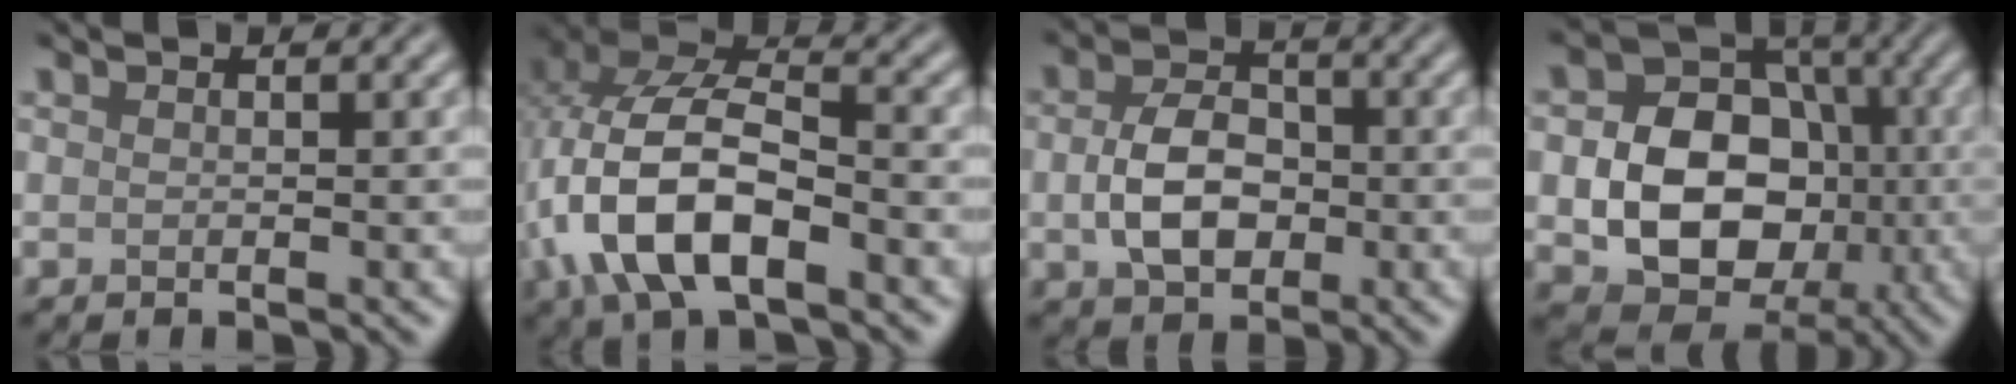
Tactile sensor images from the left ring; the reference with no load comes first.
{"total": 10.4, "force": [-3.4, 5.1, 8.5], "torque": [-0.177, 0.008, -0.071]}
{"total": 5.4, "force": [-0.5, 3.7, 3.9], "torque": [-0.080, -0.004, -0.012]}
{"total": 10.3, "force": [-1.6, 7.9, 6.5], "torque": [-0.103, 0.001, -0.035]}